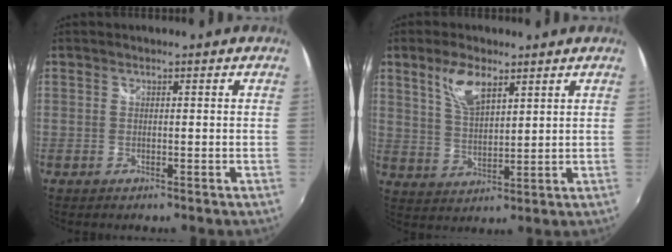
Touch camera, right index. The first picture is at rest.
{"total": 7.4, "force": [4.4, 3.1, 5.1], "torque": [-0.097, 0.007, 0.088]}